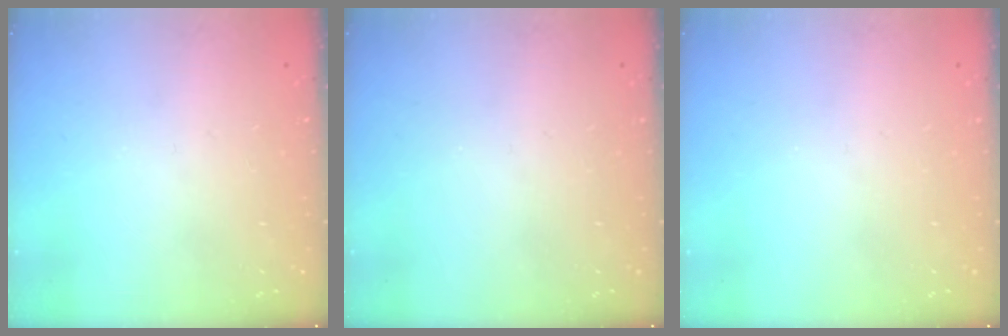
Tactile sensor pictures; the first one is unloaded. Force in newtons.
{"total": 0.0}
{"total": 0.0}